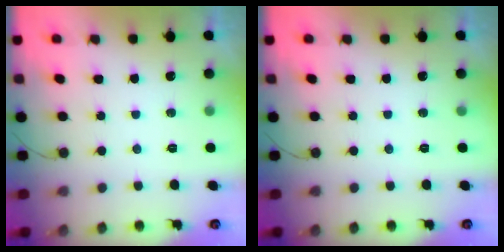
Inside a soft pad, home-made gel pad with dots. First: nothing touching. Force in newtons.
{"total": 0.0}